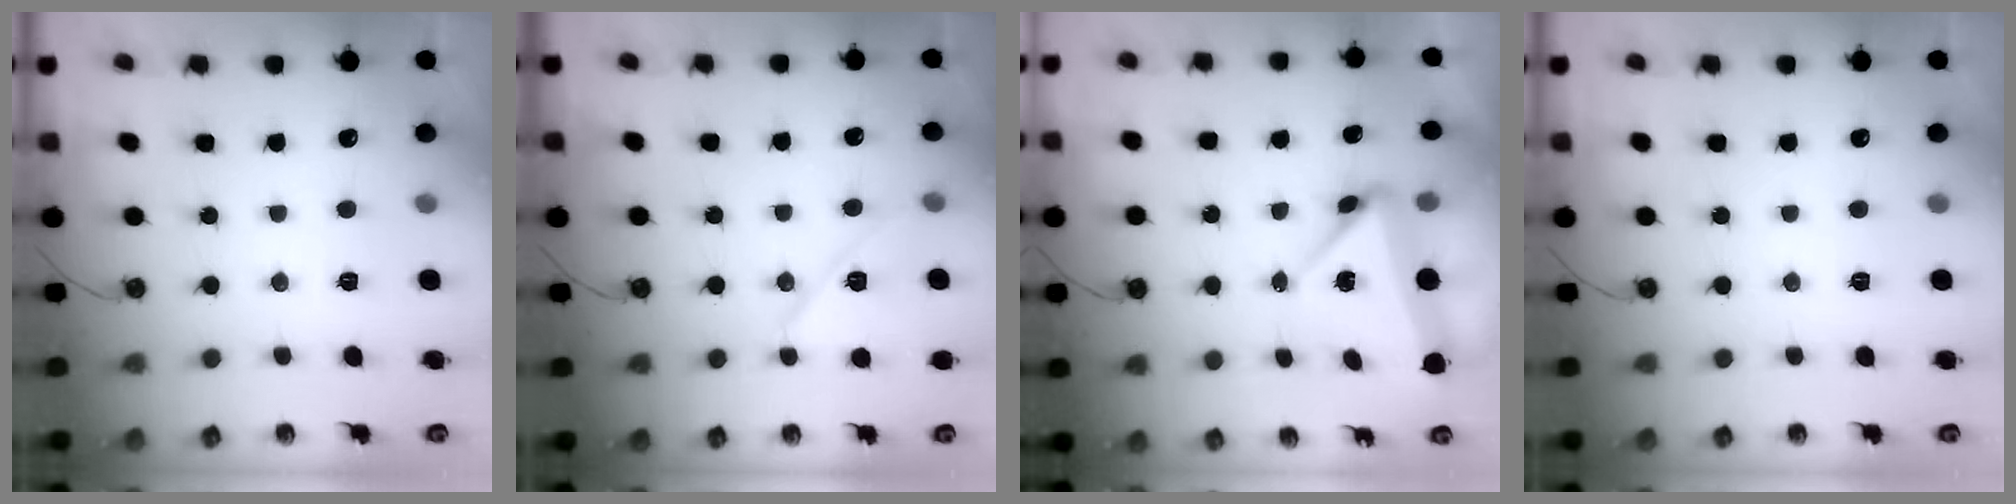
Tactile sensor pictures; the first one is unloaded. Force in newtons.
{"total": 9.6, "press": 9.6, "slide": 0.9}
{"total": 6.1, "press": 4.5, "slide": 4.0}
{"total": 0.0}